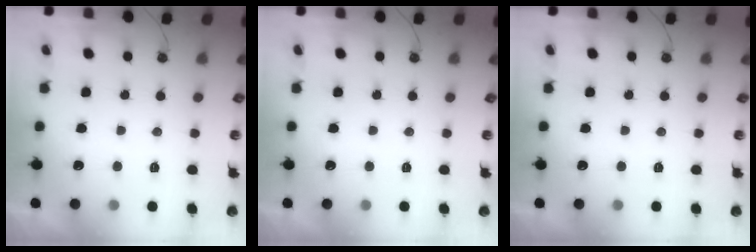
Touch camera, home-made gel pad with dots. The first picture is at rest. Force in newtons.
{"total": 0.0}
{"total": 0.0}